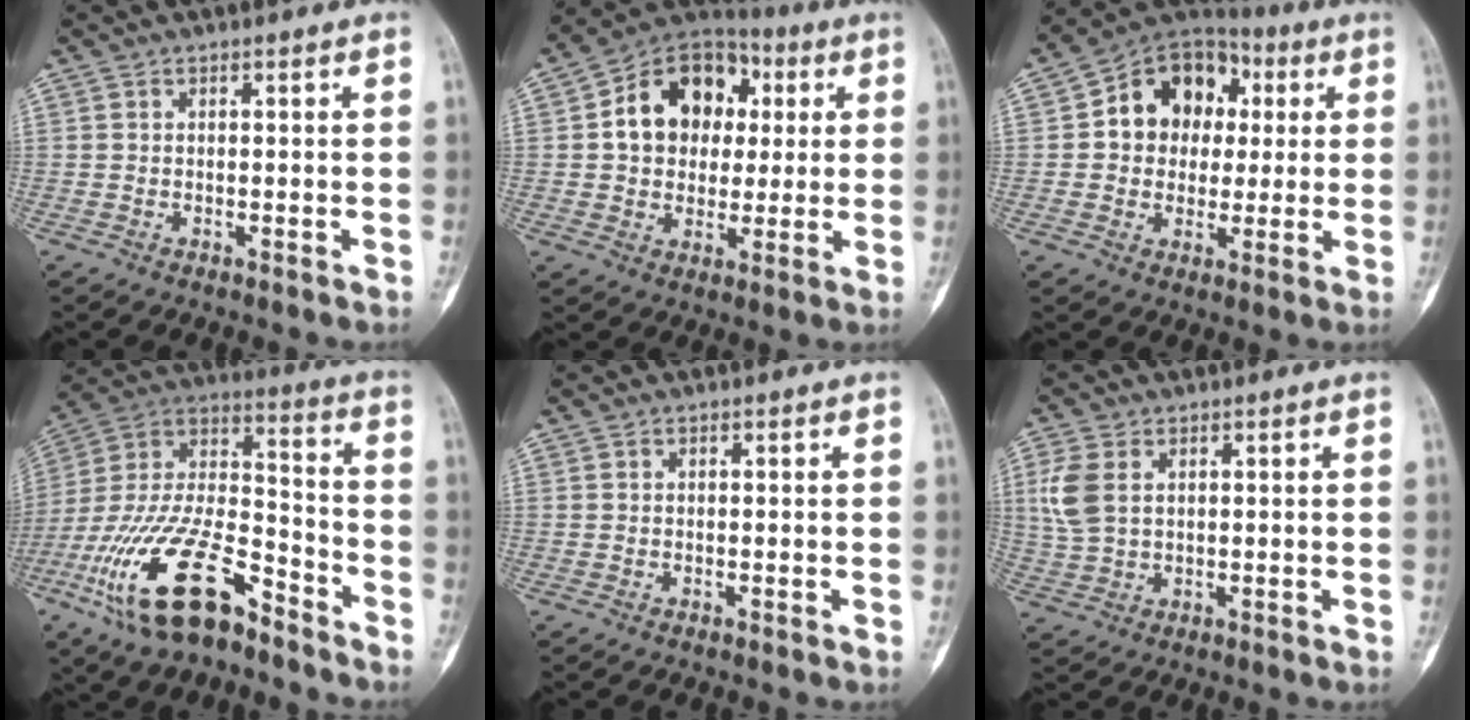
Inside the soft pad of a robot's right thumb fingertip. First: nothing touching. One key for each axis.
{"total": 15.7, "fx": 2.7, "fy": 12.2, "fz": 9.5, "tx": -0.109, "ty": 0.015, "tz": 0.036}
{"total": 14.2, "fx": 2.3, "fy": 11.5, "fz": 8.0, "tx": -0.071, "ty": 0.018, "tz": 0.028}
{"total": 23.4, "fx": -13.7, "fy": 9.7, "fz": 16.2, "tx": -0.344, "ty": 0.060, "tz": -0.254}
{"total": 0.0}
{"total": 6.3, "fx": 1.7, "fy": 3.9, "fz": 4.6, "tx": -0.113, "ty": 0.001, "tz": 0.040}